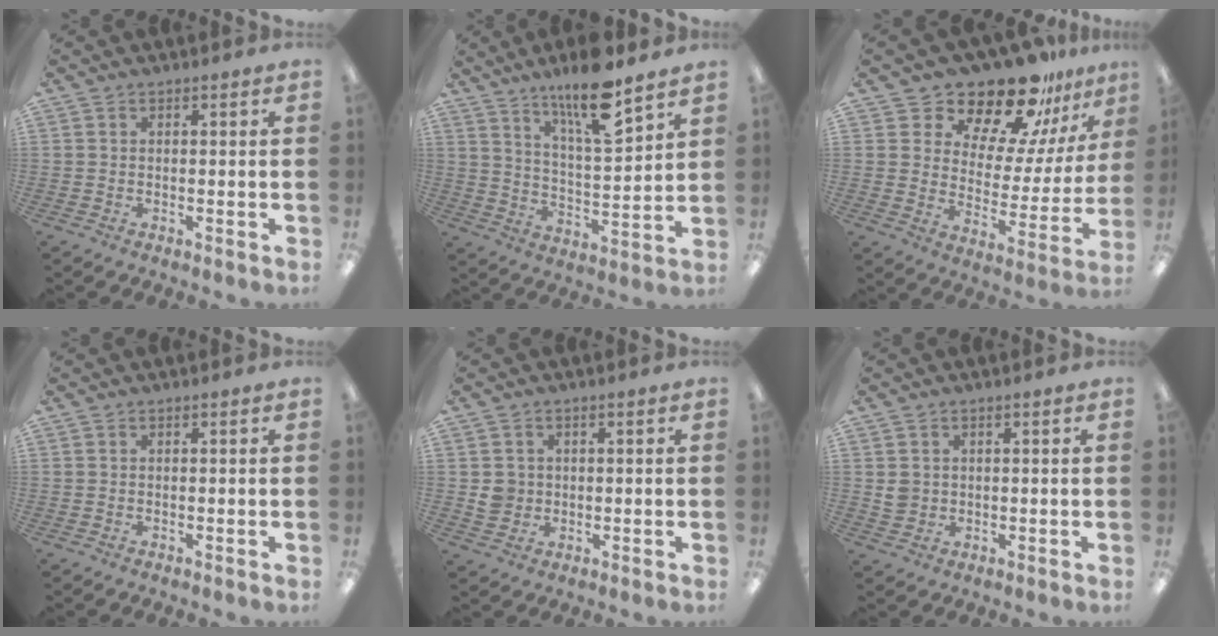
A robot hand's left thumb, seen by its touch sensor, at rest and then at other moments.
{"total": 14.2, "force": [10.9, 2.8, 8.6], "torque": [-0.147, -0.064, 0.181]}
{"total": 18.6, "force": [16.2, 6.6, 6.2], "torque": [-0.109, -0.135, 0.282]}
{"total": 0.0}
{"total": 3.9, "force": [0.3, 3.8, 0.8], "torque": [-0.004, 0.001, 0.004]}
{"total": 3.0, "force": [0.7, 2.7, 1.1], "torque": [-0.015, 0.001, 0.013]}